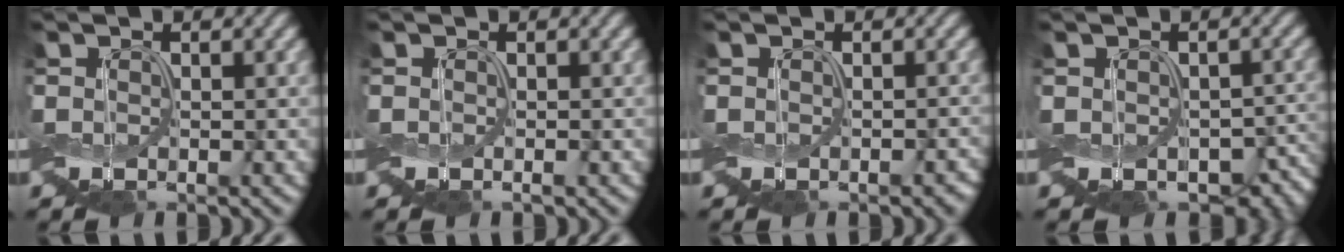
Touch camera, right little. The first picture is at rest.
{"total": 0.0}
{"total": 1.0, "force": [-0.4, 0.7, 0.6], "torque": [-0.006, -0.005, -0.003]}
{"total": 5.9, "force": [-1.8, 4.3, 3.6], "torque": [-0.049, -0.030, -0.020]}